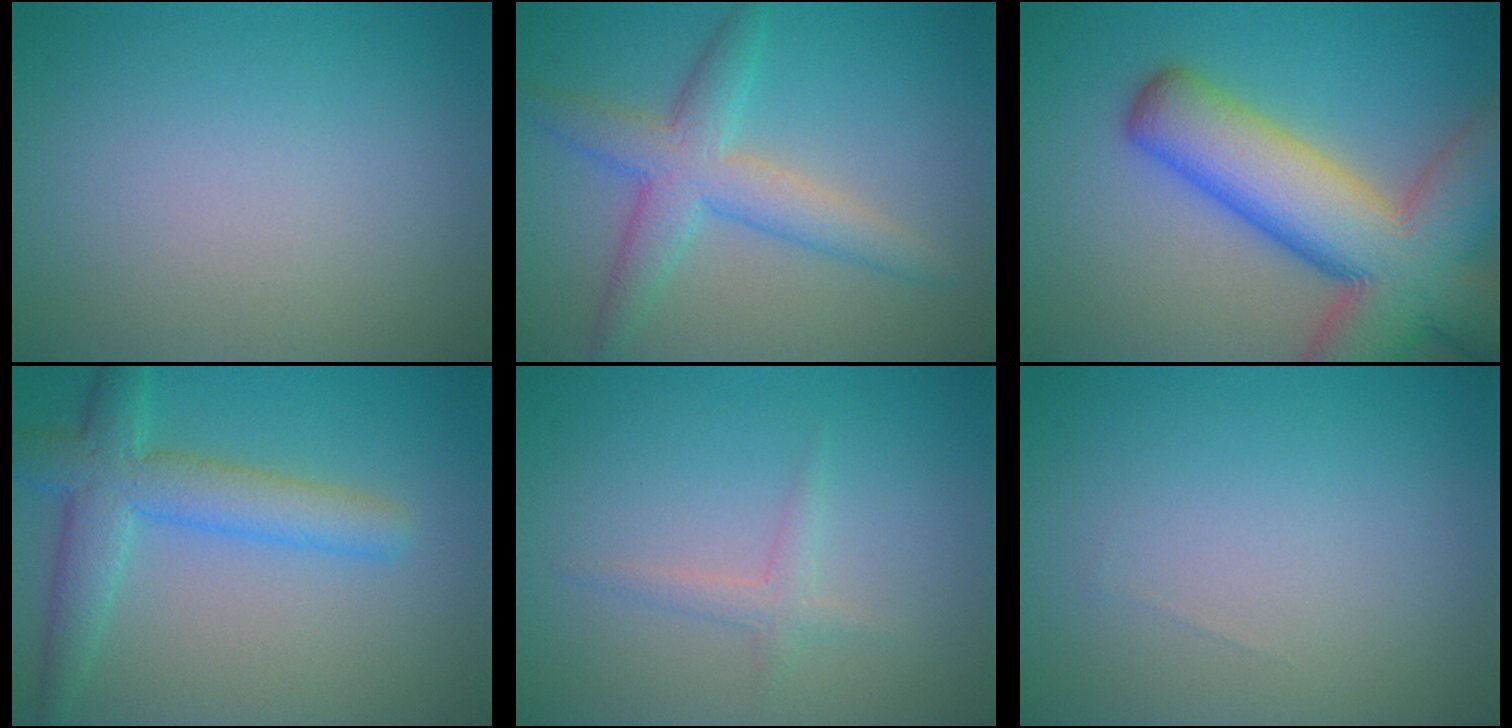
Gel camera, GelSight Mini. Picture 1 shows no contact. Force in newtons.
{"total": 4.8, "press": 4.8, "slide": 0.1}
{"total": 14.0, "press": 14.0, "slide": 0.9}
{"total": 5.3, "press": 5.3, "slide": 0.2}
{"total": 1.3, "press": 1.3, "slide": 0.0}
{"total": 0.0}